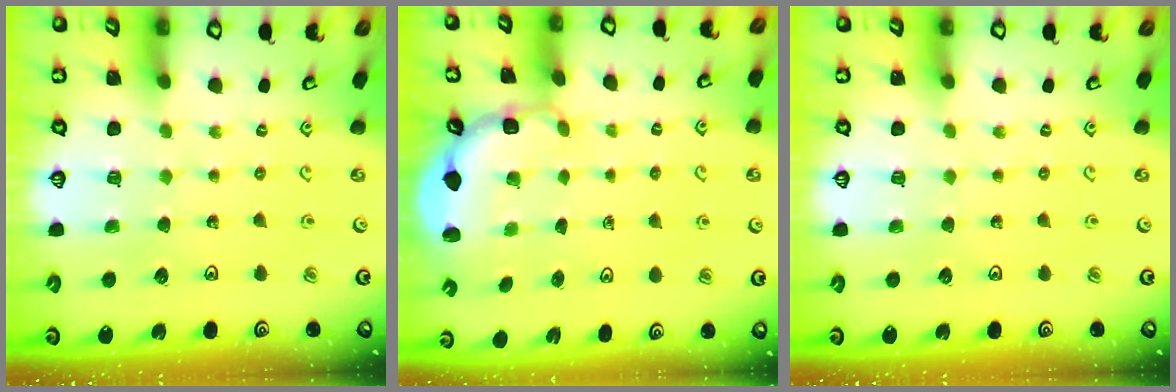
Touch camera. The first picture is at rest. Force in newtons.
{"total": 2.9, "press": 2.5, "slide": 1.4}
{"total": 0.0}